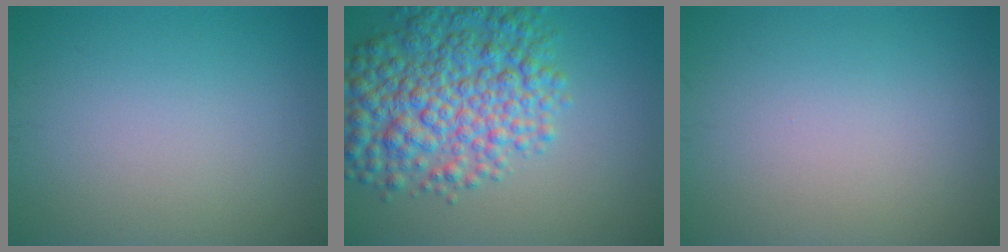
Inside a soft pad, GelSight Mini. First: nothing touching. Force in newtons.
{"total": 8.7, "press": 8.7, "slide": 0.3}
{"total": 0.0}